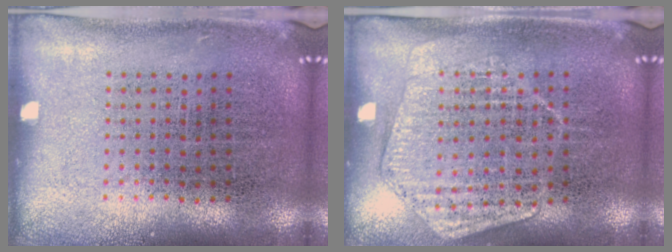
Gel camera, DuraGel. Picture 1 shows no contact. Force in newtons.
{"total": 1.4, "press": 1.4, "slide": 0.3}